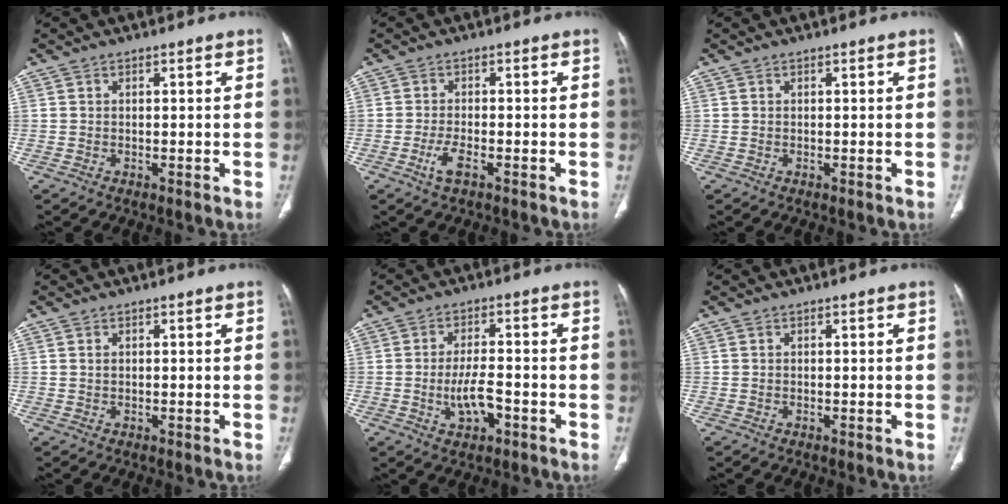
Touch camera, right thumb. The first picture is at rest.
{"total": 3.2, "force": [-1.6, 1.0, 2.6], "torque": [-0.057, 0.006, -0.029]}
{"total": 0.0}
{"total": 0.6, "force": [0.2, 0.4, 0.4], "torque": [-0.009, 0.001, 0.005]}
{"total": 6.0, "force": [-2.0, 2.6, 5.1], "torque": [-0.091, 0.009, -0.033]}
{"total": 0.0}